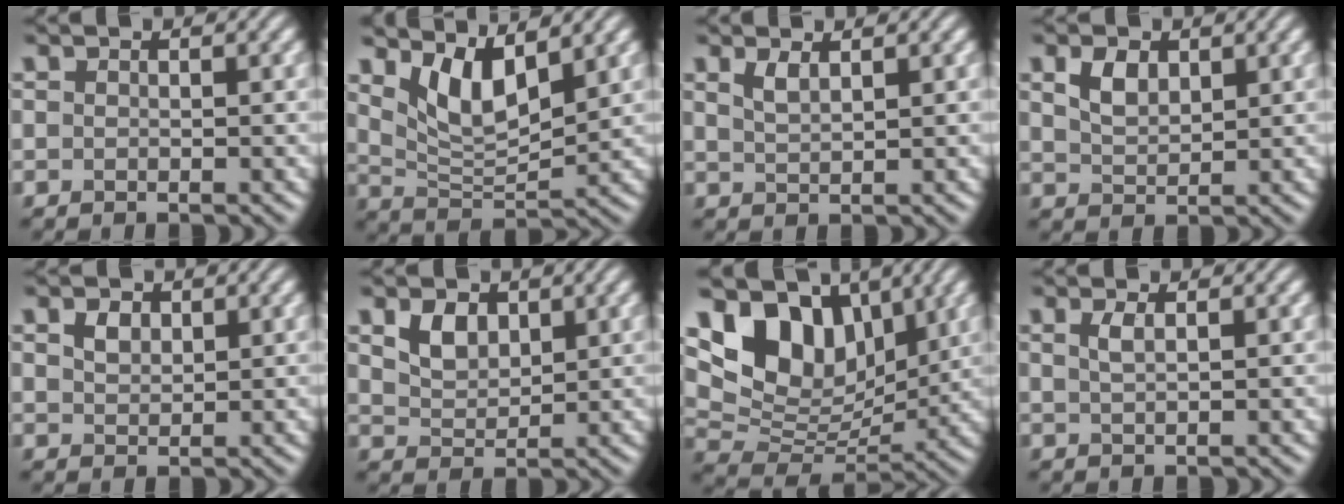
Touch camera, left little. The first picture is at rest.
{"total": 5.4, "force": [3.0, 2.2, 3.9], "torque": [-0.082, -0.015, 0.058]}
{"total": 1.5, "force": [1.0, 0.5, 1.0], "torque": [-0.024, 0.000, 0.023]}
{"total": 2.6, "force": [1.3, 1.6, 1.6], "torque": [-0.037, 0.002, 0.029]}
{"total": 1.6, "force": [0.9, 1.1, 0.9], "torque": [-0.018, 0.002, 0.017]}
{"total": 2.9, "force": [1.5, 1.9, 1.7], "torque": [-0.037, -0.001, 0.029]}
{"total": 10.0, "force": [4.9, 6.3, 6.0], "torque": [-0.109, -0.007, 0.088]}
{"total": 1.3, "force": [0.6, 0.4, 1.1], "torque": [-0.024, 0.002, 0.012]}